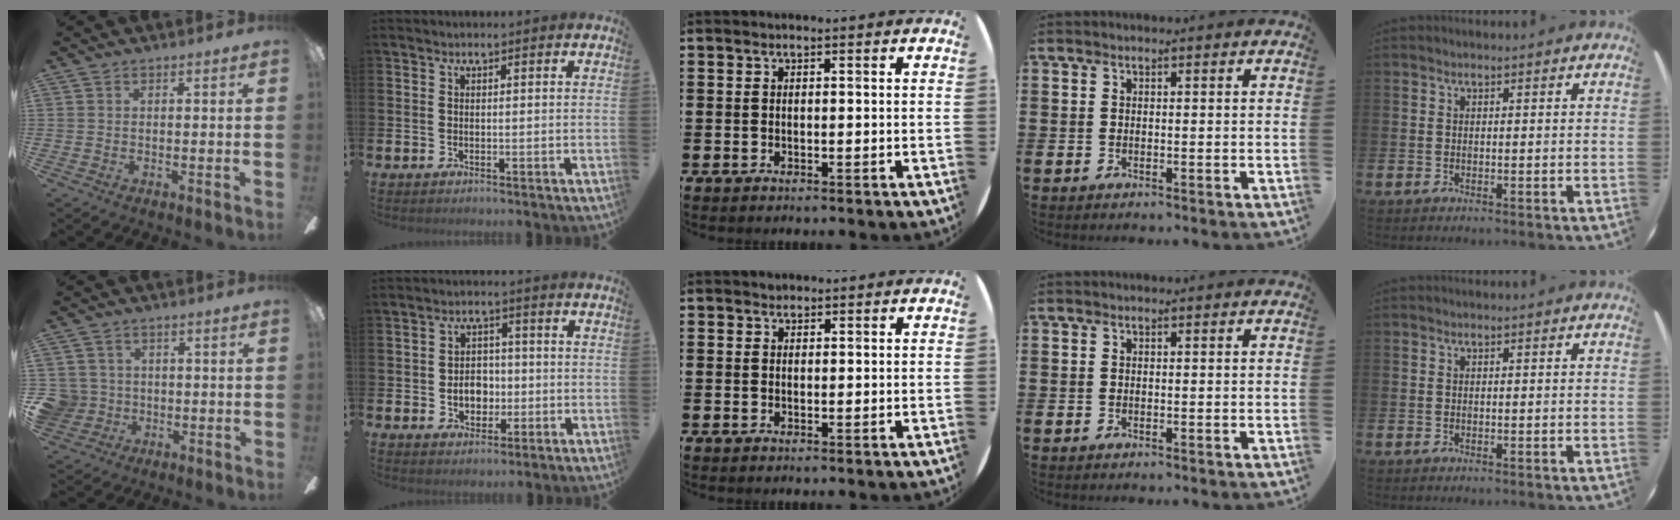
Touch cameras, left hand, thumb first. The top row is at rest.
{"thumb": {"total": 6.9, "force": [-0.5, 6.7, 1.6], "torque": [-0.063, 0.012, -0.006]}, "index": {"total": 4.4, "force": [-0.8, 3.5, 2.5], "torque": [-0.034, 0.000, -0.023]}, "middle": {"total": 0.7, "force": [0.6, 0.3, 0.0], "torque": [-0.001, 0.002, 0.012]}}